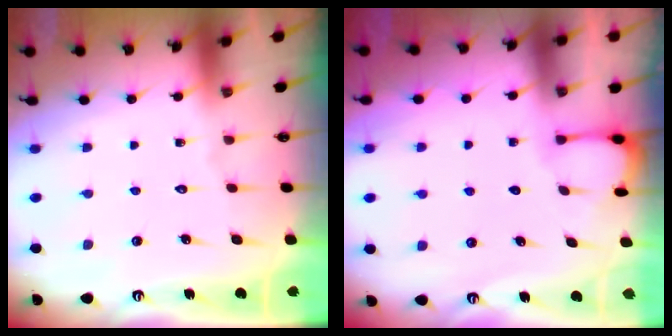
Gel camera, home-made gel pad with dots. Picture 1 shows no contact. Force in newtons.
{"total": 1.7, "press": 1.7, "slide": 0.1}